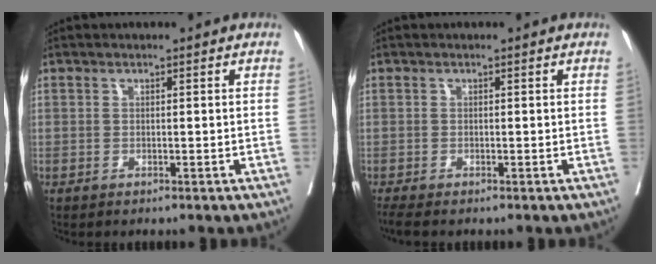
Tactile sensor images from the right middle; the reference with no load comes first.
{"total": 1.8, "force": [-1.6, -0.1, 0.8], "torque": [-0.019, -0.008, -0.030]}